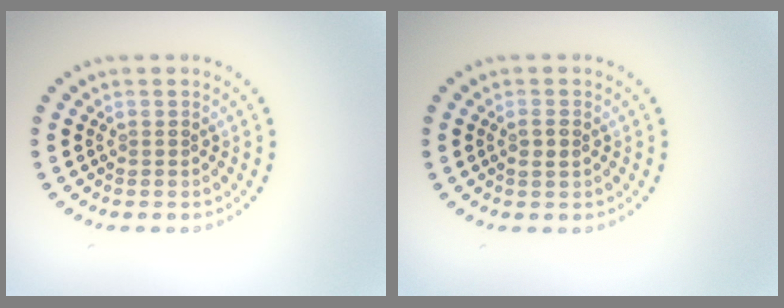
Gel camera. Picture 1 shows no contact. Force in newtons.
{"total": 1.2, "press": 1.2, "slide": 0.3}